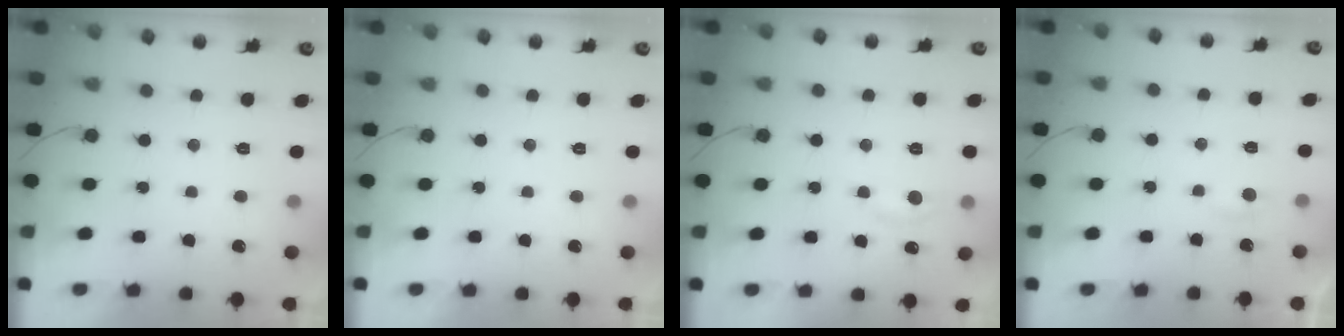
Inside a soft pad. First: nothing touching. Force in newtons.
{"total": 0.0}
{"total": 4.9, "press": 4.8, "slide": 0.7}
{"total": 2.3, "press": 2.3, "slide": 0.2}